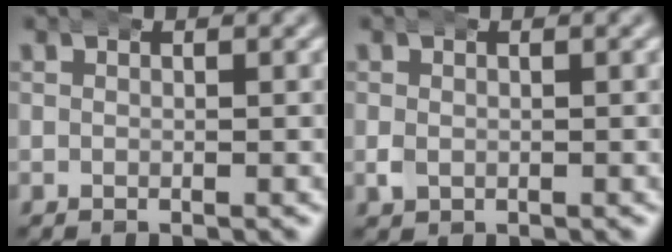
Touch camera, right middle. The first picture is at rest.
{"total": 0.9, "force": [-0.1, 0.8, 0.4], "torque": [-0.010, 0.001, 0.000]}